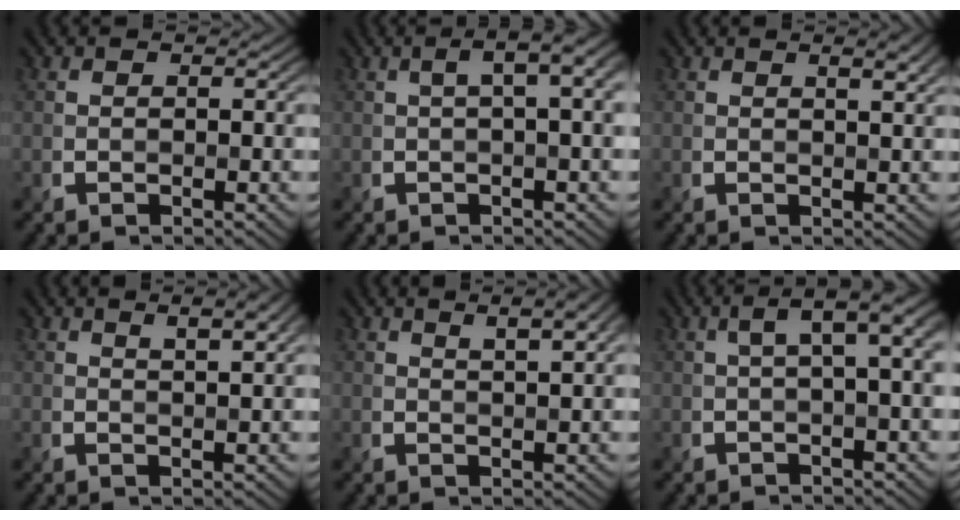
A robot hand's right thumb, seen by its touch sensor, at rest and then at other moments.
{"total": 4.8, "force": [1.1, 1.2, 4.6], "torque": [-0.063, 0.022, 0.013]}
{"total": 2.5, "force": [1.4, 0.5, 2.1], "torque": [-0.031, 0.000, 0.021]}
{"total": 4.3, "force": [2.4, 1.1, 3.4], "torque": [-0.052, 0.008, 0.033]}
{"total": 4.8, "force": [2.6, 1.2, 3.9], "torque": [-0.059, 0.011, 0.032]}
{"total": 5.4, "force": [1.1, 1.4, 5.1], "torque": [-0.070, 0.024, 0.014]}